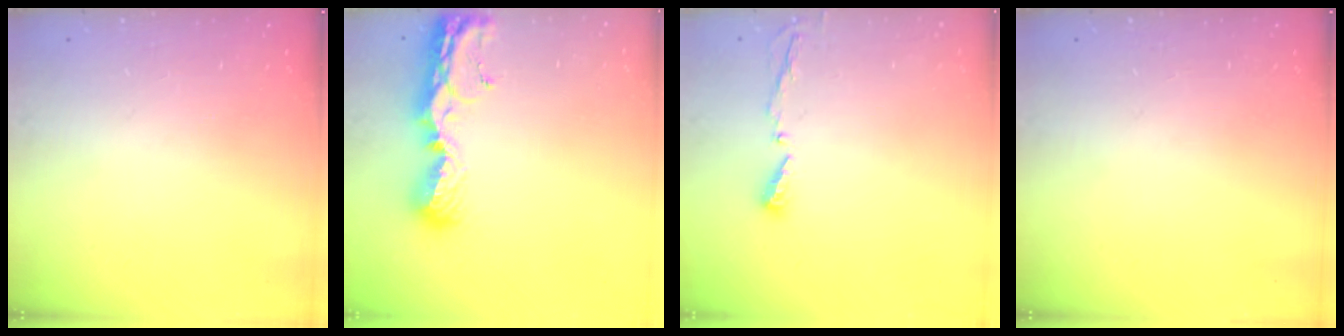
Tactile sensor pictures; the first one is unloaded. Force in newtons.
{"total": 10.1, "press": 10.0, "slide": 0.8}
{"total": 3.4, "press": 3.4, "slide": 0.4}
{"total": 0.0}